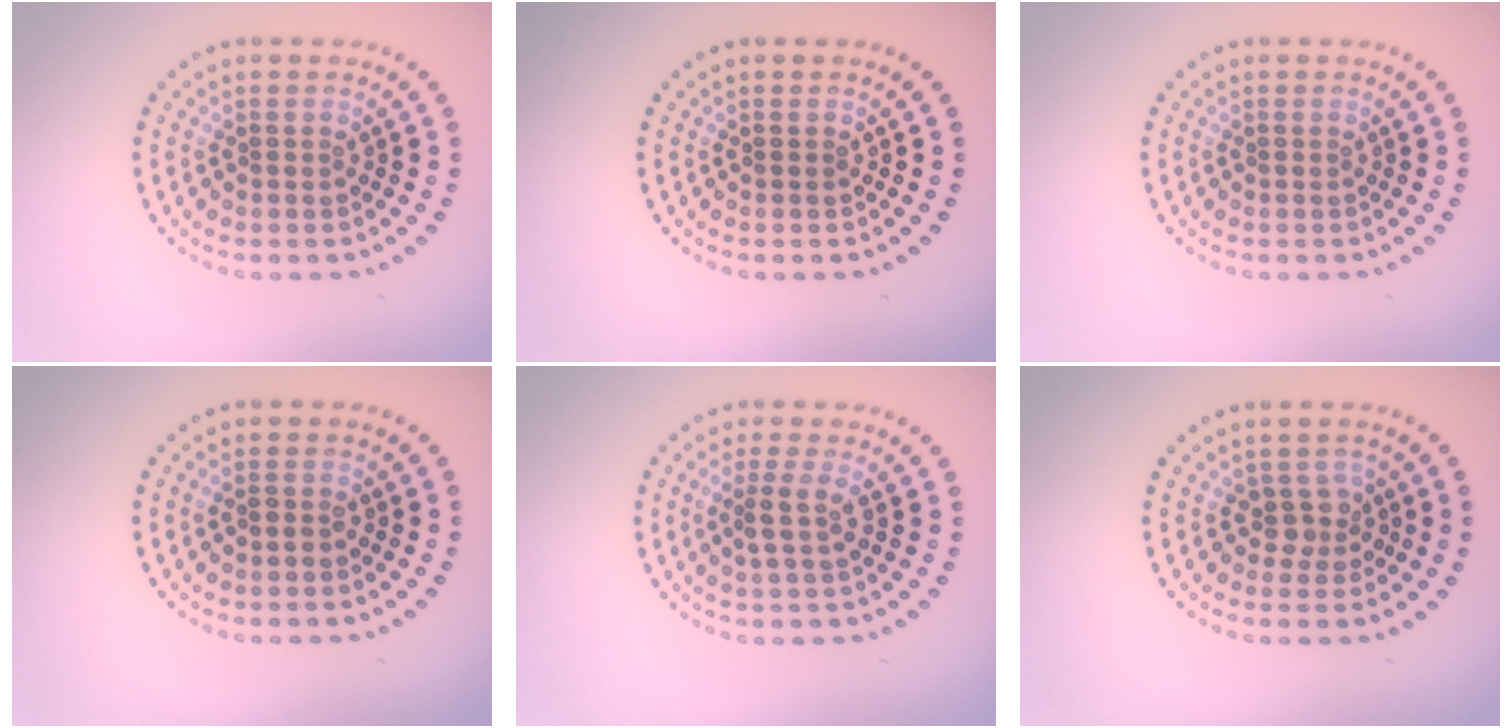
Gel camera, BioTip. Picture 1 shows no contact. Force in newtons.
{"total": 0.0}
{"total": 0.0}
{"total": 0.9, "press": 0.9, "slide": 0.2}
{"total": 2.1, "press": 1.6, "slide": 1.4}
{"total": 1.9, "press": 1.5, "slide": 1.2}